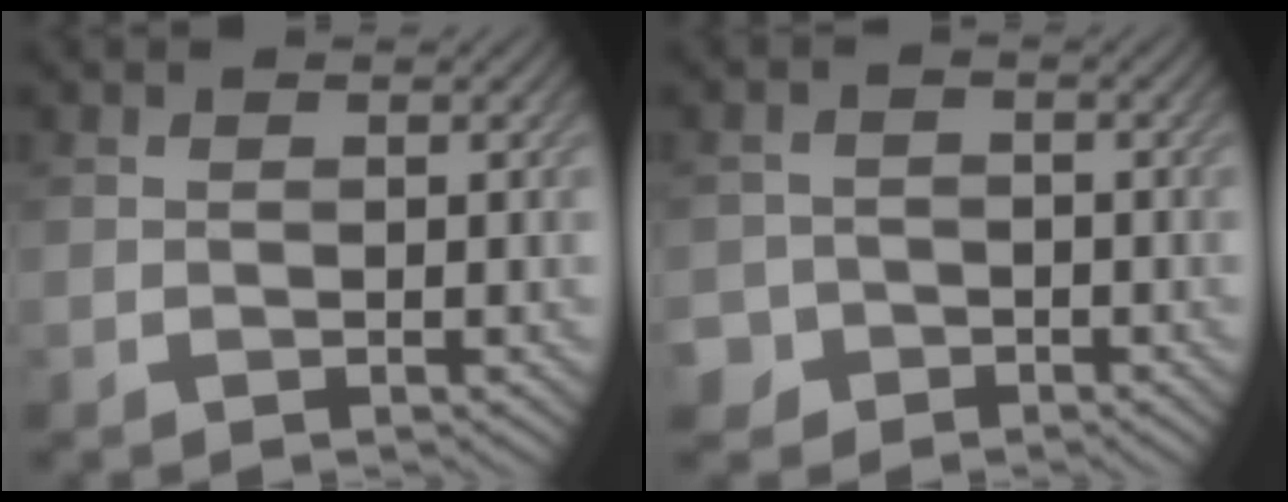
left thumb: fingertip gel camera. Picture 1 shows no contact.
{"total": 3.3, "force": [-1.8, 2.7, 0.3], "torque": [-0.002, -0.001, -0.041]}